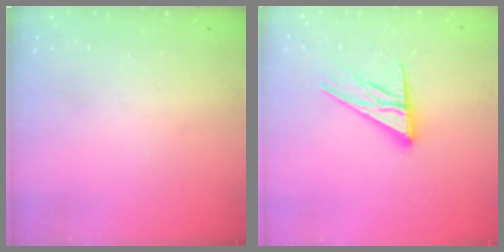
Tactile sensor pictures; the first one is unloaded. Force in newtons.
{"total": 13.9, "press": 13.8, "slide": 1.3}